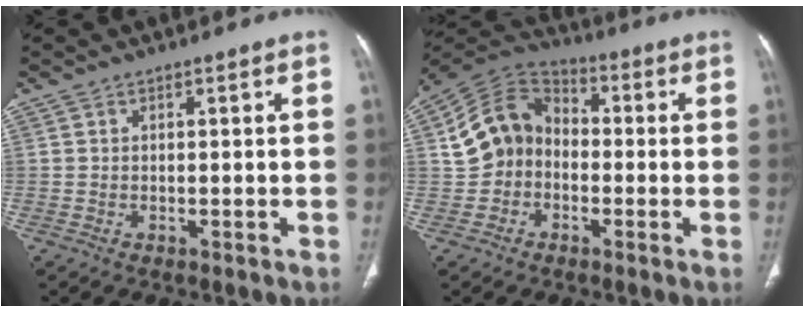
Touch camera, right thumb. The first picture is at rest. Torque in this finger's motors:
{"motor_torque": [-0.22, 0.66, 0.30, 0.68, 0.17]}